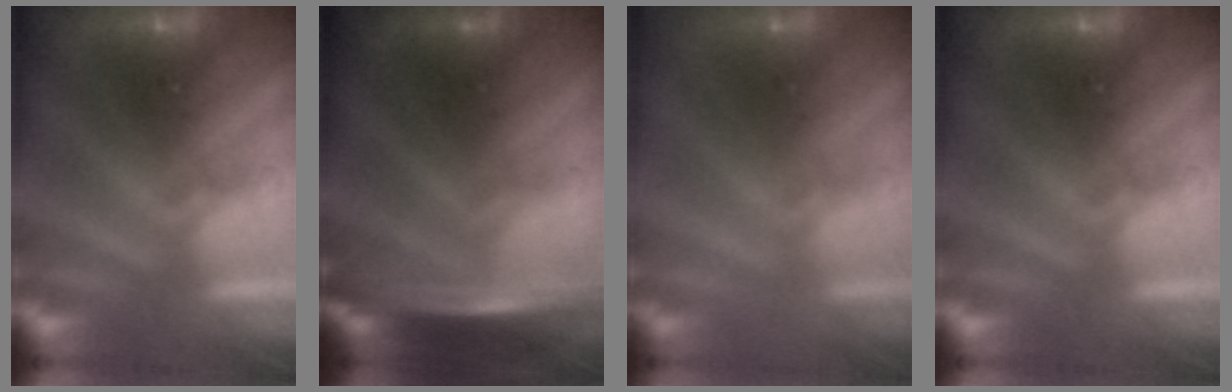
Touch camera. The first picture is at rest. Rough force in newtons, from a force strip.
{"total": 7.5}
{"total": 4.2}
{"total": 0.0}